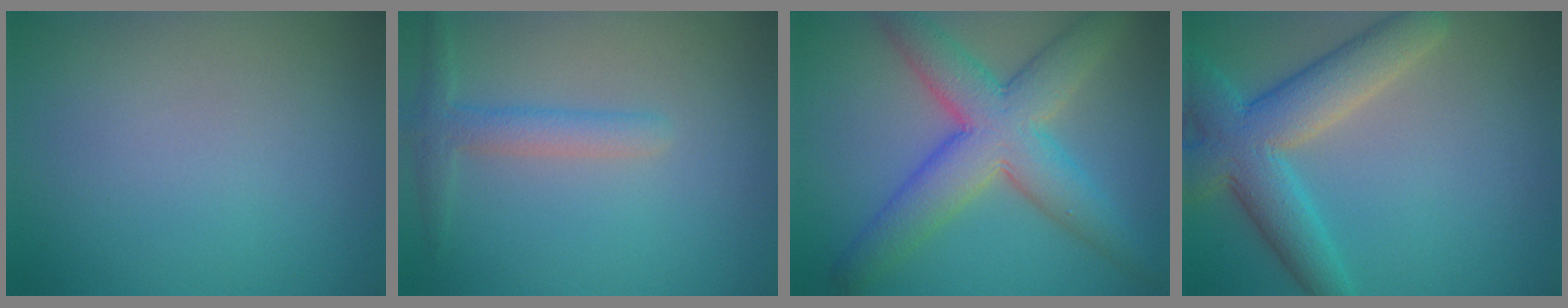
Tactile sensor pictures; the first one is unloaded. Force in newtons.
{"total": 2.4, "press": 2.4, "slide": 0.2}
{"total": 8.1, "press": 8.1, "slide": 0.3}
{"total": 7.1, "press": 7.1, "slide": 0.4}